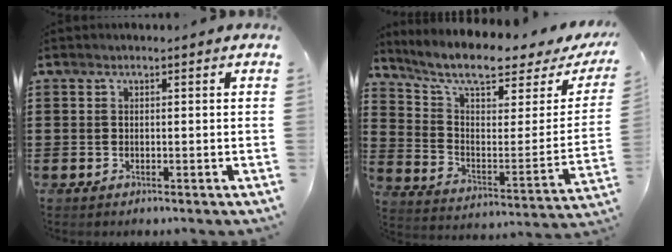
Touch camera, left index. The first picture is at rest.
{"total": 7.9, "force": [6.2, 1.3, 4.7], "torque": [-0.113, -0.047, 0.102]}